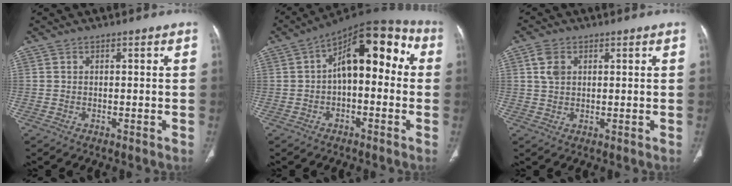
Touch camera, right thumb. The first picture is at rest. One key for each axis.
{"total": 15.2, "fx": 1.5, "fy": 7.9, "fz": 12.9, "tx": -0.151, "ty": 0.049, "tz": 0.008}
{"total": 3.7, "fx": 1.3, "fy": 2.6, "fz": 2.4, "tx": -0.044, "ty": 0.002, "tz": 0.027}